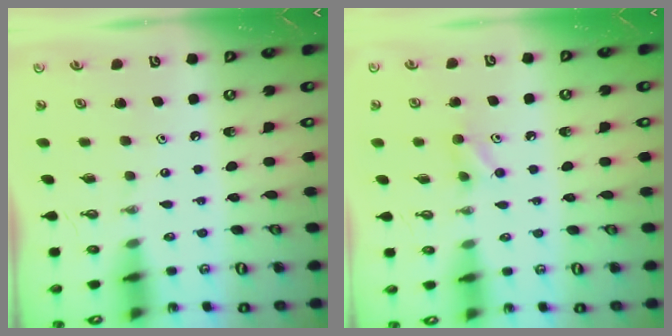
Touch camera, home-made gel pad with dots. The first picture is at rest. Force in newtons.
{"total": 4.9, "press": 4.9, "slide": 0.6}